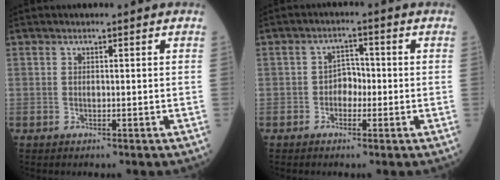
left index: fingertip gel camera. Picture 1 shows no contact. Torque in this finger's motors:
{"motor_torque": [-0.14, 0.18, 0.01, 0.00]}